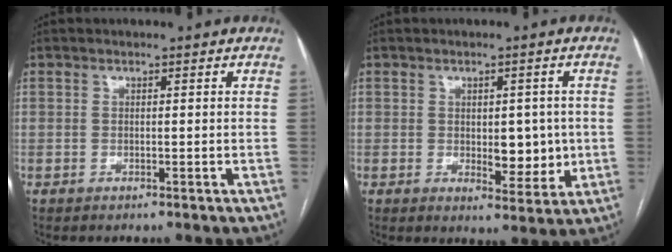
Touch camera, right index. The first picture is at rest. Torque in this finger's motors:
{"motor_torque": [-0.06, 0.16, 0.14, 0.01]}